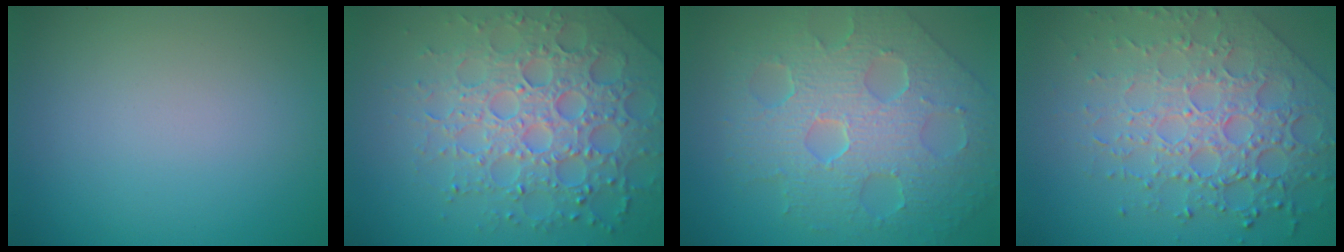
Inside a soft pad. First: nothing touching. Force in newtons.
{"total": 7.3, "press": 7.1, "slide": 1.7}
{"total": 8.7, "press": 6.1, "slide": 6.1}
{"total": 7.7, "press": 5.4, "slide": 5.5}